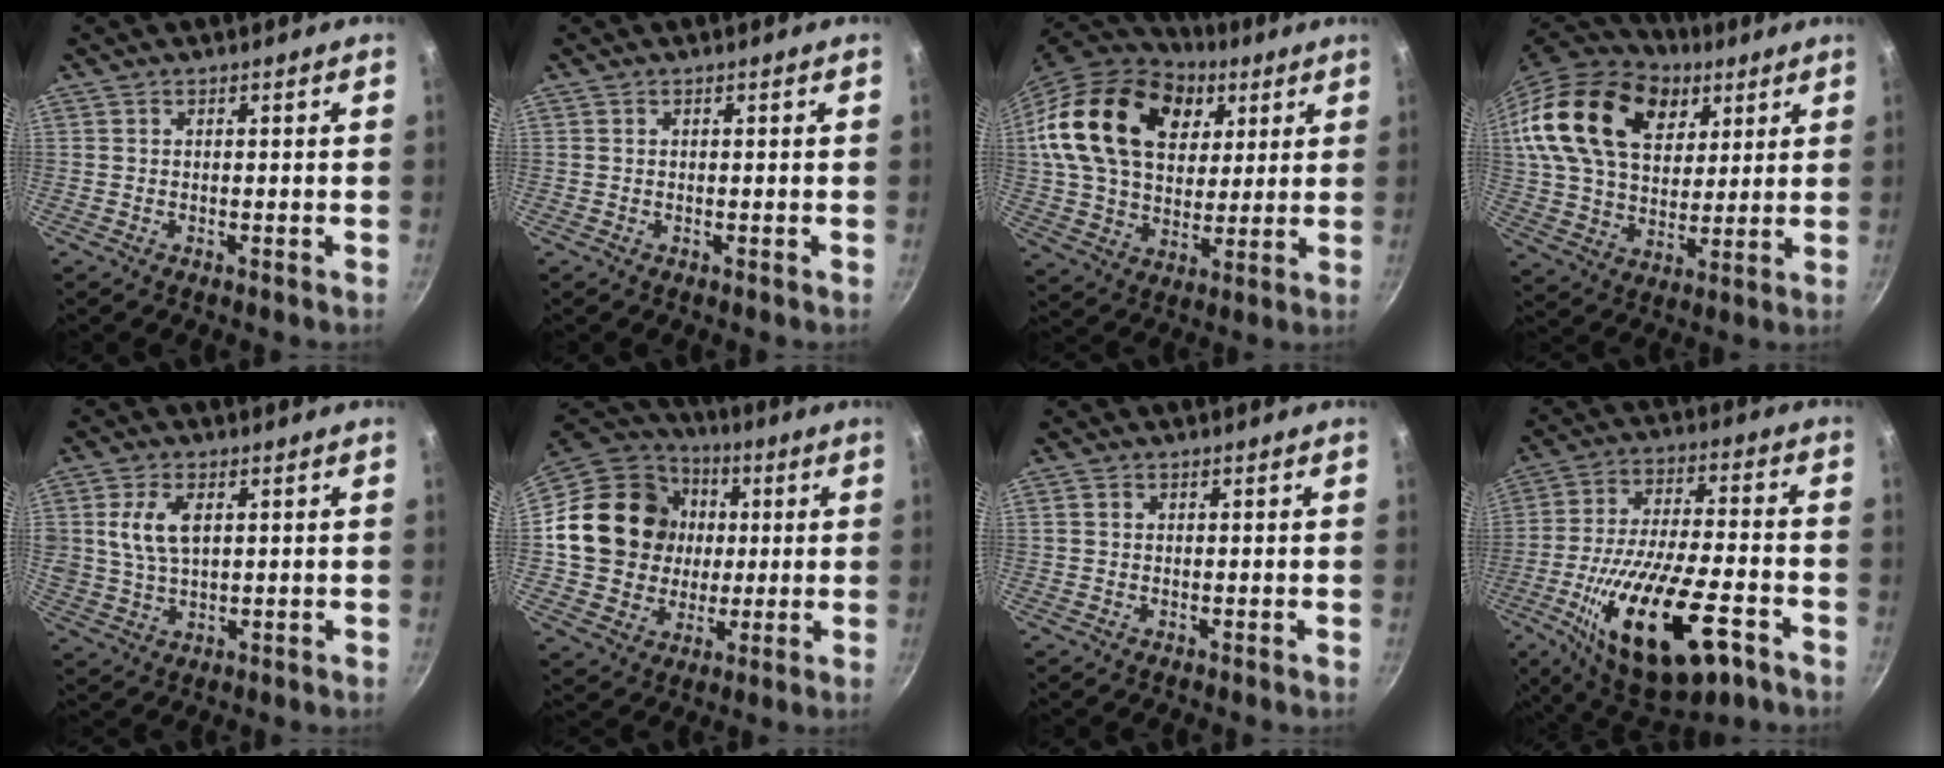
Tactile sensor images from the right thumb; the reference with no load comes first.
{"total": 0.0}
{"total": 25.4, "force": [9.2, 17.4, 16.1], "torque": [-0.264, -0.005, 0.158]}
{"total": 27.2, "force": [12.4, 17.8, 16.6], "torque": [-0.297, -0.002, 0.220]}
{"total": 7.9, "force": [2.2, 4.6, 6.0], "torque": [-0.114, -0.007, 0.044]}
{"total": 20.8, "force": [2.1, 18.3, 9.7], "torque": [-0.157, 0.020, 0.041]}
{"total": 0.8, "force": [0.2, 0.7, 0.2], "torque": [-0.003, 0.003, 0.003]}
{"total": 24.7, "force": [-10.5, 9.5, 20.2], "torque": [-0.343, 0.022, -0.167]}